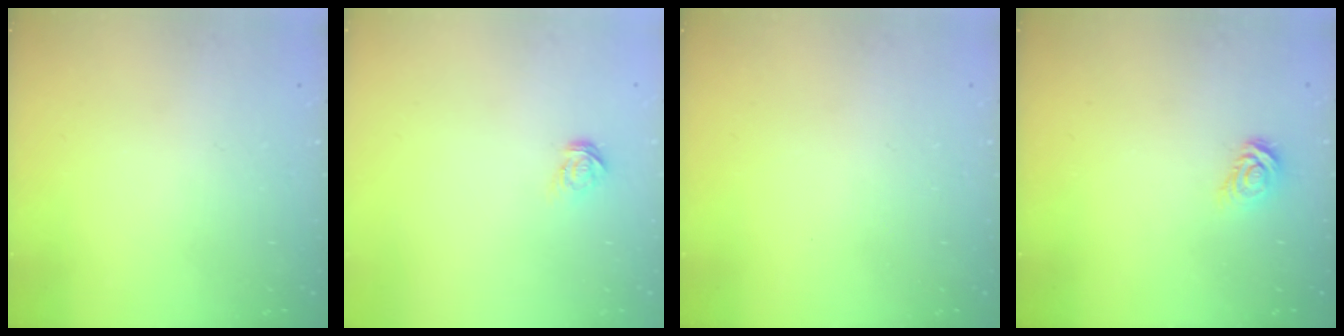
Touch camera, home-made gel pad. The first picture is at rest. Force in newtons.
{"total": 3.5, "press": 3.5, "slide": 0.3}
{"total": 0.0}
{"total": 4.1, "press": 4.1, "slide": 0.3}